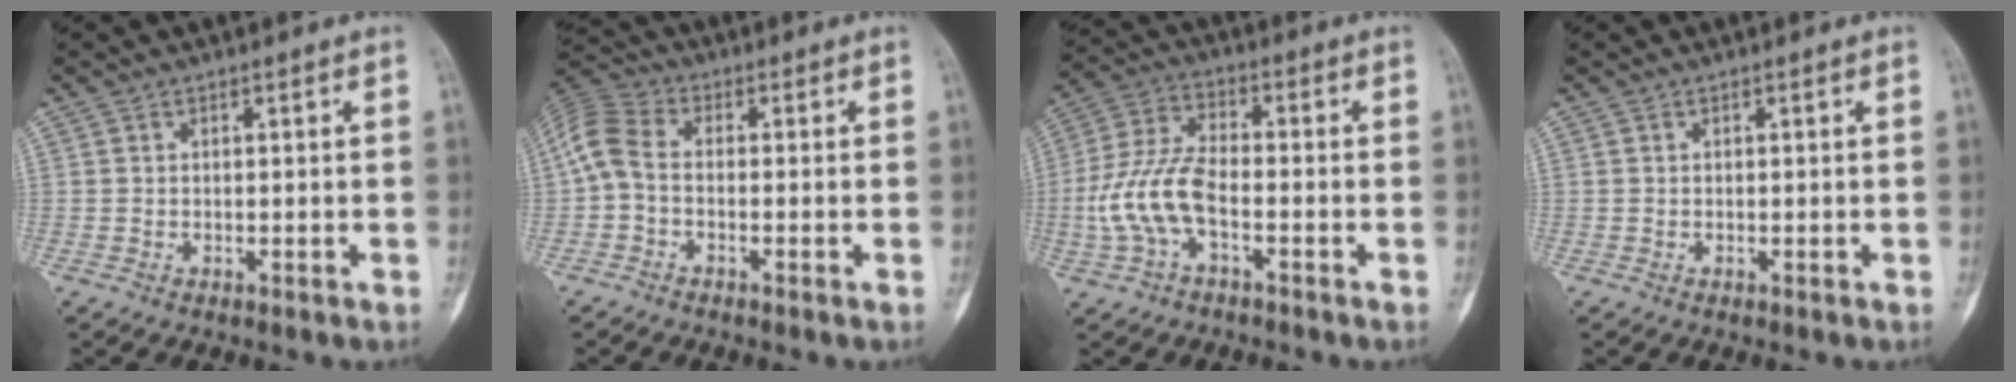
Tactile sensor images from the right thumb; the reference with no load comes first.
{"total": 6.4, "force": [-1.1, 3.7, 5.2], "torque": [-0.117, 0.019, -0.038]}
{"total": 10.7, "force": [-3.1, 5.2, 8.8], "torque": [-0.197, 0.032, -0.065]}
{"total": 0.0}